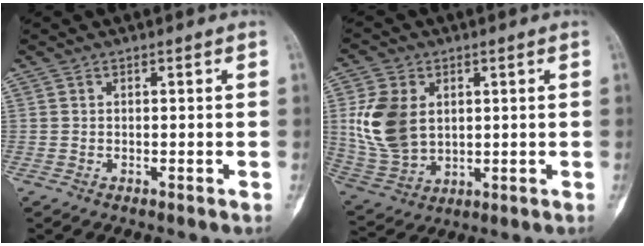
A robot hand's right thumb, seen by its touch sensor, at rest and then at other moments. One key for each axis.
{"total": 12.8, "fx": 2.3, "fy": 9.1, "fz": 8.7, "tx": -0.163, "ty": -0.012, "tz": 0.059}